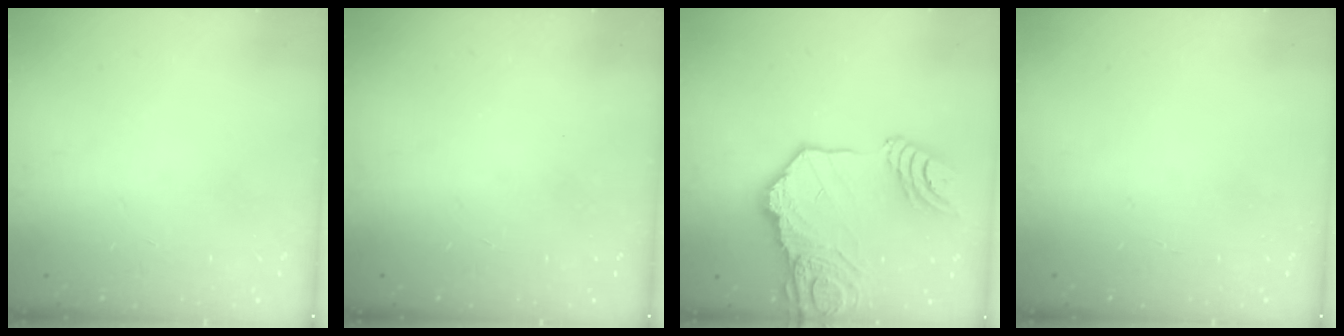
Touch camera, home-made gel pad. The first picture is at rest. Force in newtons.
{"total": 0.0}
{"total": 21.3, "press": 21.2, "slide": 2.6}
{"total": 2.2, "press": 2.2, "slide": 0.2}